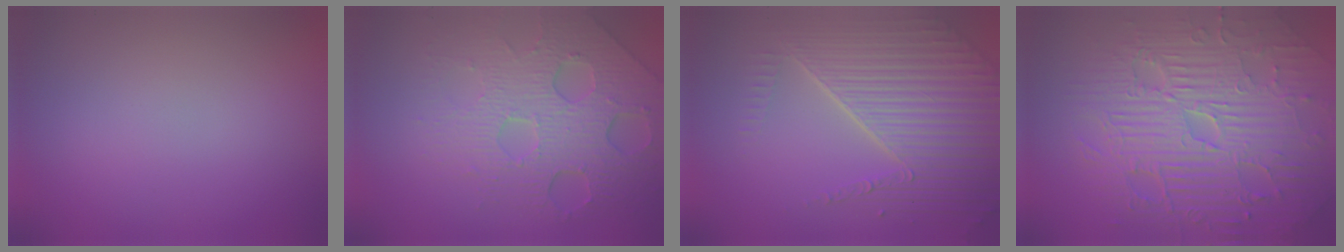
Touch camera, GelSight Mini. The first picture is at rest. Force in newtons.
{"total": 7.3, "press": 5.0, "slide": 5.3}
{"total": 8.2, "press": 5.5, "slide": 6.1}
{"total": 11.6, "press": 7.5, "slide": 8.8}